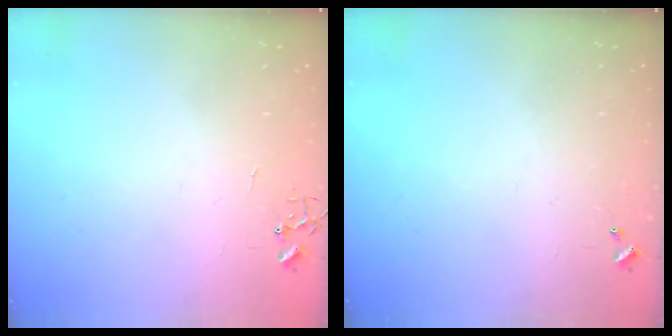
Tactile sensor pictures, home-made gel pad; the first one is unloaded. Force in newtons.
{"total": 0.0}